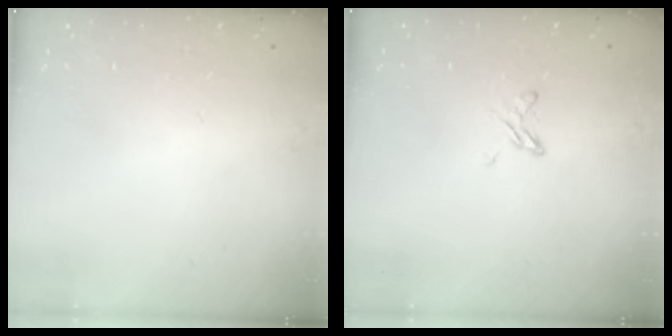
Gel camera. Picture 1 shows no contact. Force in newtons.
{"total": 4.5, "press": 4.5, "slide": 0.5}